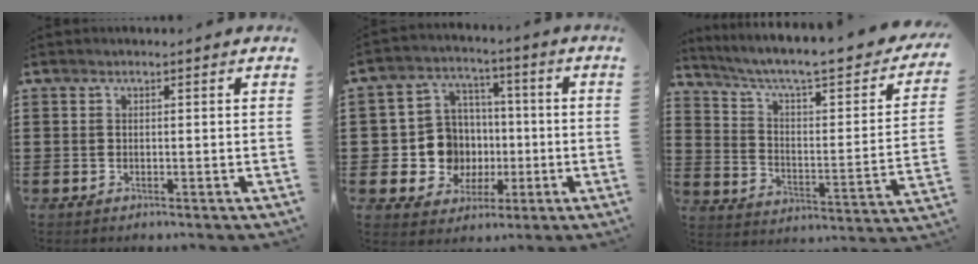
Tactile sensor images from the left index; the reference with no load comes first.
{"total": 9.8, "force": [-0.4, 9.3, 3.1], "torque": [-0.104, 0.010, 0.004]}
{"total": 6.4, "force": [4.6, 0.8, 4.5], "torque": [-0.106, -0.039, 0.069]}